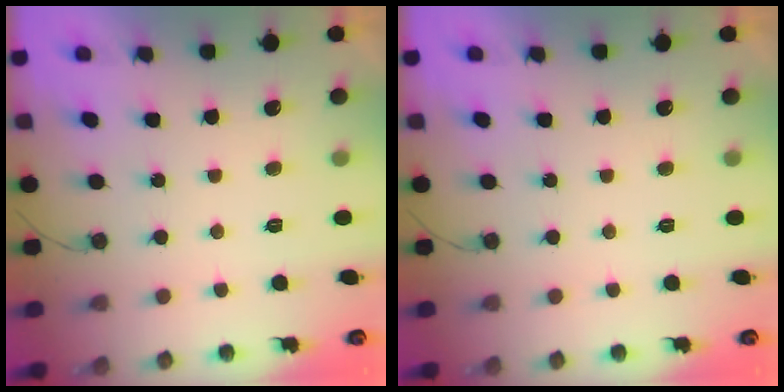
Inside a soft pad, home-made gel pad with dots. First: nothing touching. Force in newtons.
{"total": 0.0}